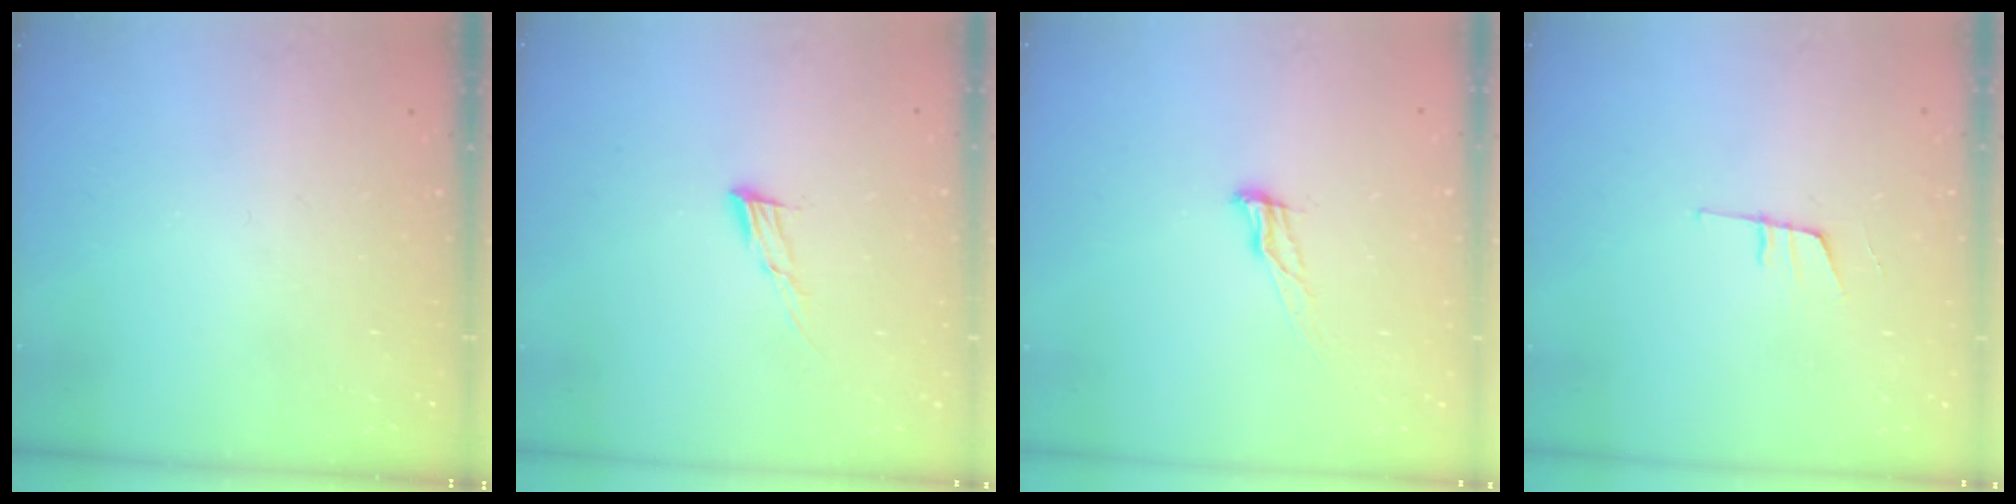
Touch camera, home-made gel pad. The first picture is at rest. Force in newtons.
{"total": 6.9, "press": 6.8, "slide": 1.2}
{"total": 8.6, "press": 8.2, "slide": 2.5}
{"total": 7.7, "press": 7.2, "slide": 2.8}